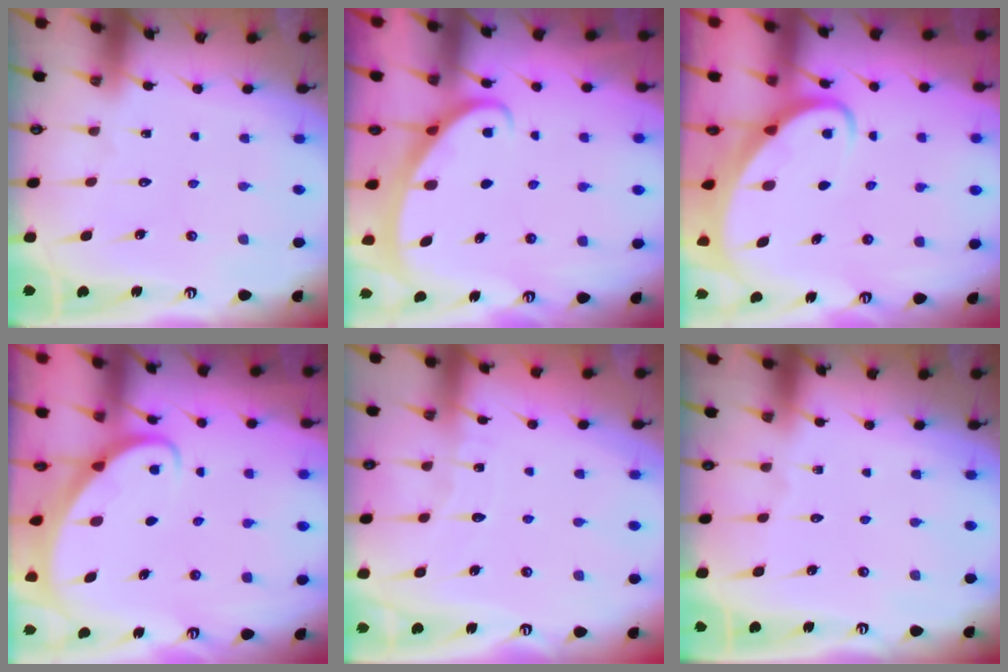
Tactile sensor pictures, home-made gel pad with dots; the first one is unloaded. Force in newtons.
{"total": 2.6, "press": 2.6, "slide": 0.4}
{"total": 3.5, "press": 3.5, "slide": 0.5}
{"total": 2.5, "press": 2.5, "slide": 0.2}
{"total": 4.2, "press": 4.2, "slide": 0.2}
{"total": 0.0}